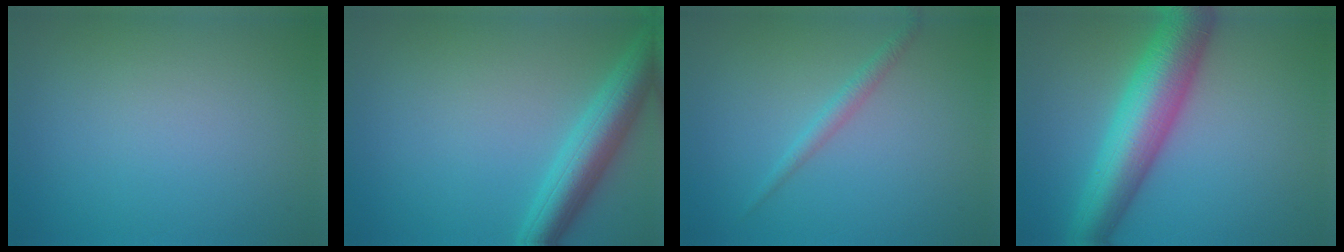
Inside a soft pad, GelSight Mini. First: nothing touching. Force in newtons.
{"total": 5.2, "press": 5.2, "slide": 0.3}
{"total": 1.3, "press": 1.3, "slide": 0.0}
{"total": 8.5, "press": 8.5, "slide": 0.1}